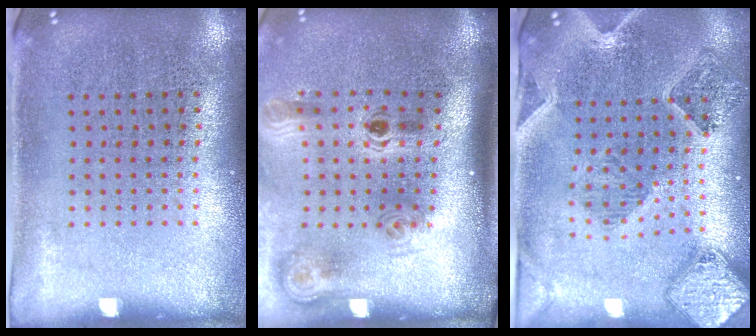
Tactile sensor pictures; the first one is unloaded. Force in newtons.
{"total": 2.2, "press": 1.4, "slide": 1.7}
{"total": 1.6, "press": 1.6, "slide": 0.4}